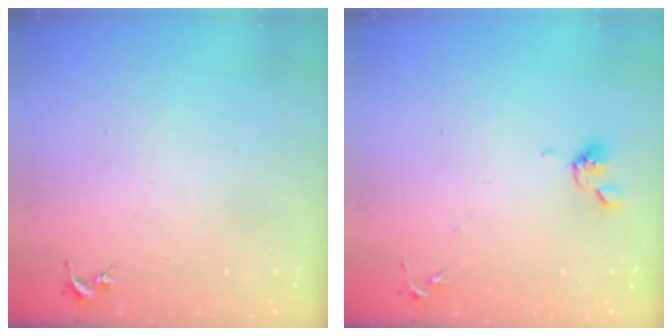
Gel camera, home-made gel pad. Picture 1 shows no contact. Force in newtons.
{"total": 7.1, "press": 6.8, "slide": 1.8}